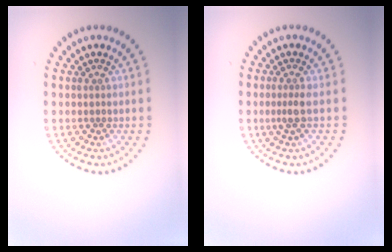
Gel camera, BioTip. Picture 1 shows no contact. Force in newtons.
{"total": 1.3, "press": 1.0, "slide": 0.8}